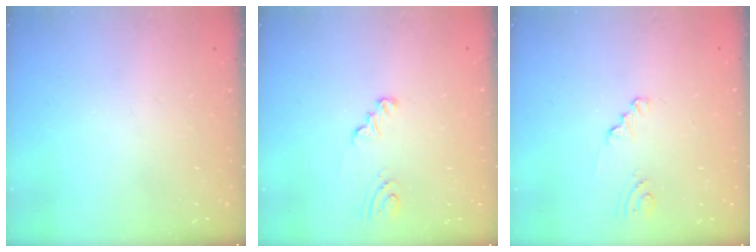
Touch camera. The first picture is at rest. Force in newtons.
{"total": 2.5, "press": 2.5, "slide": 0.3}
{"total": 1.3, "press": 1.3, "slide": 0.1}